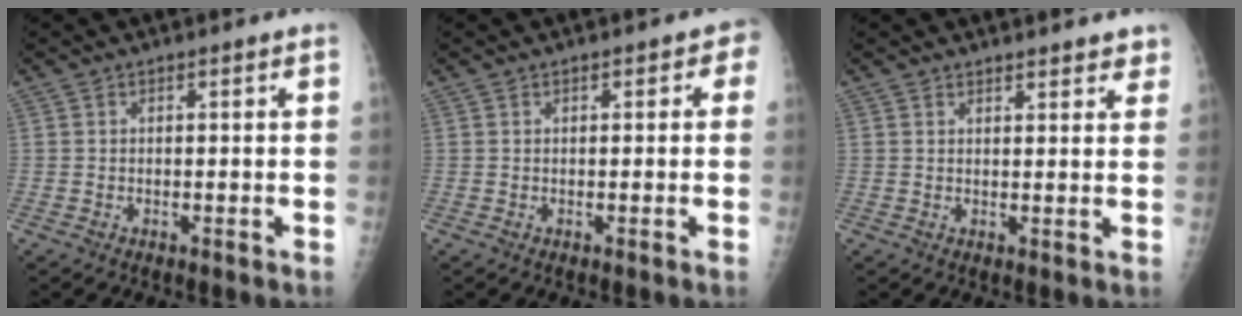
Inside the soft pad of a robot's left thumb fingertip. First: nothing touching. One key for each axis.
{"total": 1.6, "fx": 0.5, "fy": 1.2, "fz": 1.0, "tx": 0.006, "ty": 0.004, "tz": 0.002}
{"total": 4.4, "fx": 3.8, "fy": 1.5, "fz": 1.5, "tx": 0.010, "ty": -0.014, "tz": 0.043}